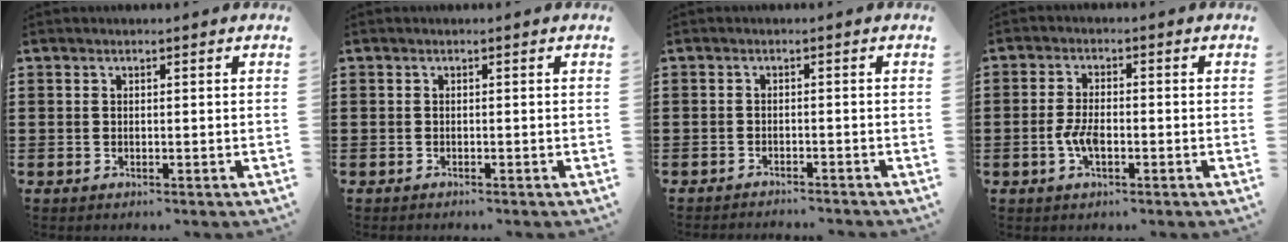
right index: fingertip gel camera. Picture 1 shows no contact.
{"total": 0.5, "force": [-0.5, 0.1, -0.1], "torque": [0.000, 0.000, -0.011]}
{"total": 1.5, "force": [-1.5, 0.0, -0.1], "torque": [-0.002, 0.003, -0.034]}
{"total": 3.9, "force": [-1.3, 1.5, 3.4], "torque": [-0.082, -0.007, -0.026]}